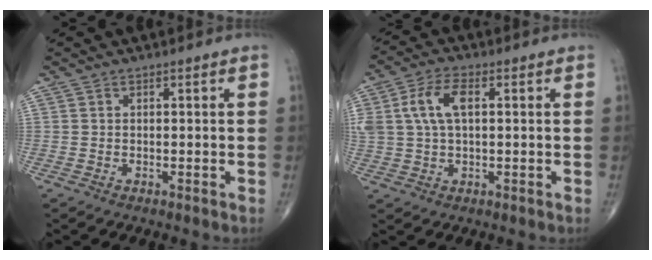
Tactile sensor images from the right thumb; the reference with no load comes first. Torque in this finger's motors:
{"motor_torque": [0.77, 0.71, 1.15, 0.28, 0.13]}